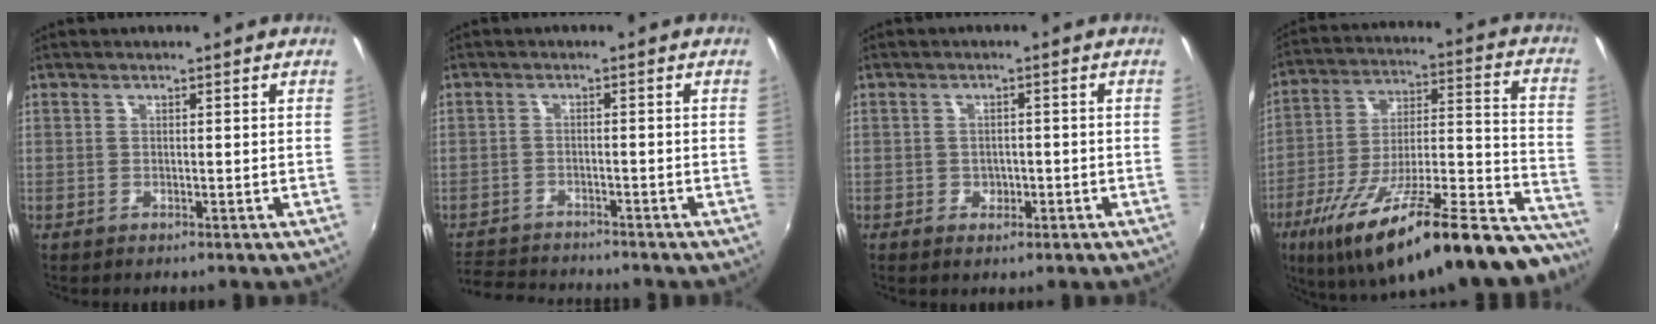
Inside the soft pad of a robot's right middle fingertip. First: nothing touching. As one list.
[{"total": 7.4, "force": [-7.0, 2.2, 1.4], "torque": [-0.054, 0.007, -0.121]}, {"total": 2.6, "force": [-1.0, 2.2, 1.0], "torque": [-0.018, 0.000, -0.011]}, {"total": 32.7, "force": [-24.0, 7.7, 20.8], "torque": [-0.299, -0.023, -0.353]}]